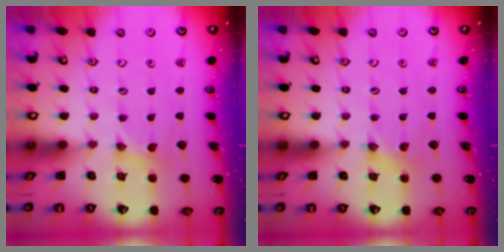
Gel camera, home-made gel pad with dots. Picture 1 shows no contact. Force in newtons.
{"total": 1.4, "press": 1.3, "slide": 0.2}